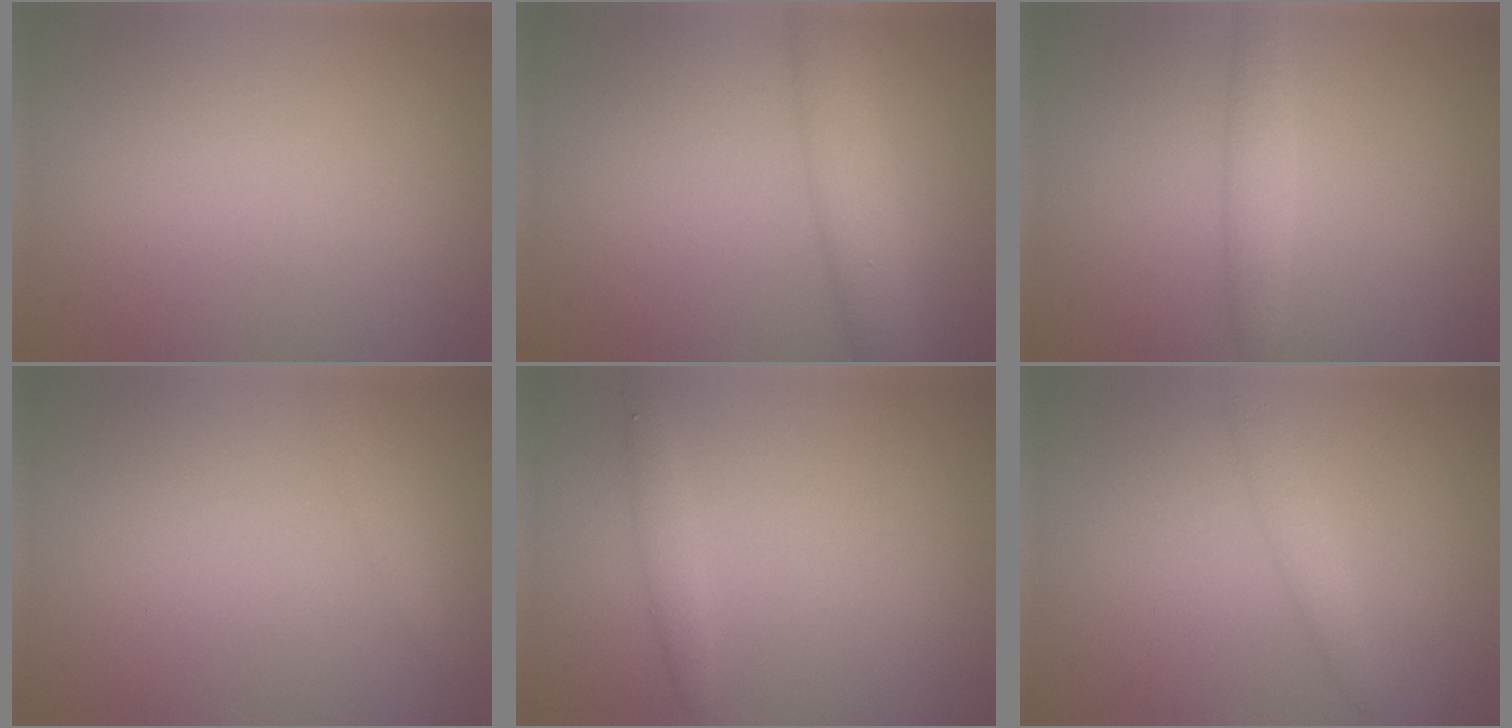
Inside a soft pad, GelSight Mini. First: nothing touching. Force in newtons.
{"total": 4.2, "press": 4.1, "slide": 0.1}
{"total": 2.1, "press": 2.1, "slide": 0.1}
{"total": 1.2, "press": 1.2, "slide": 0.0}
{"total": 1.3, "press": 1.3, "slide": 0.0}
{"total": 1.7, "press": 1.7, "slide": 0.1}